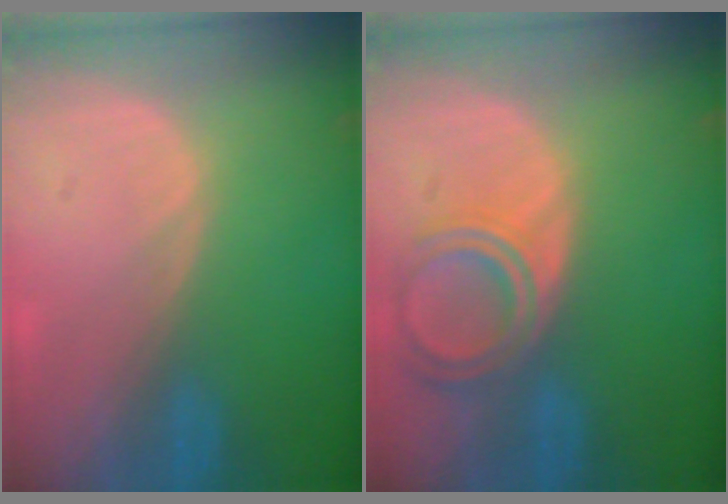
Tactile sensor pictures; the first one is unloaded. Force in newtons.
{"total": 6.6, "press": 5.9, "slide": 3.0}